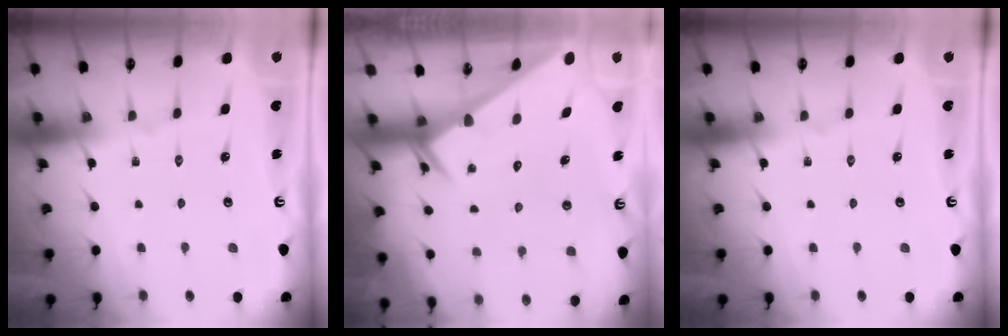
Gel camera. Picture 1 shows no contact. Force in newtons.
{"total": 2.4, "press": 2.4, "slide": 0.1}
{"total": 0.0}